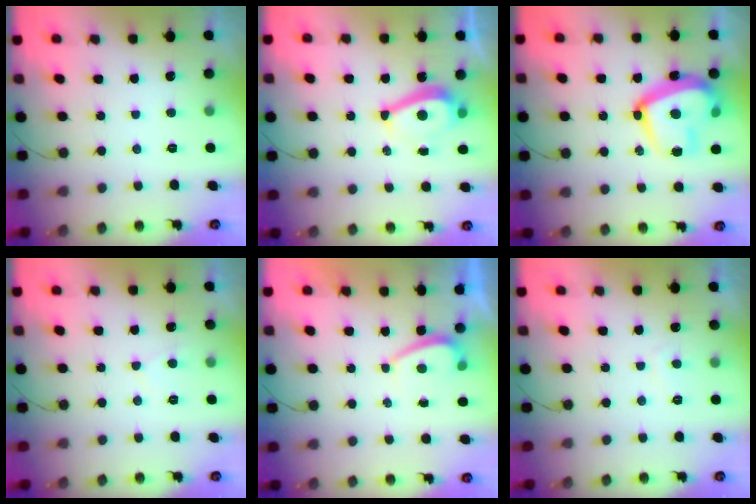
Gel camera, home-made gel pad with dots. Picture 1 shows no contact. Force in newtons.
{"total": 6.9, "press": 6.5, "slide": 2.4}
{"total": 19.5, "press": 19.5, "slide": 1.8}
{"total": 2.3, "press": 2.3, "slide": 0.4}
{"total": 0.9, "press": 0.7, "slide": 0.5}
{"total": 0.7, "press": 0.5, "slide": 0.5}